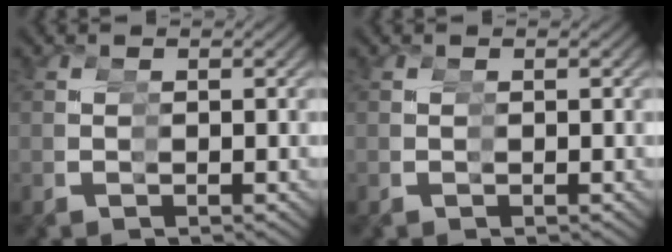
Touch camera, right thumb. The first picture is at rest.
{"total": 0.0}